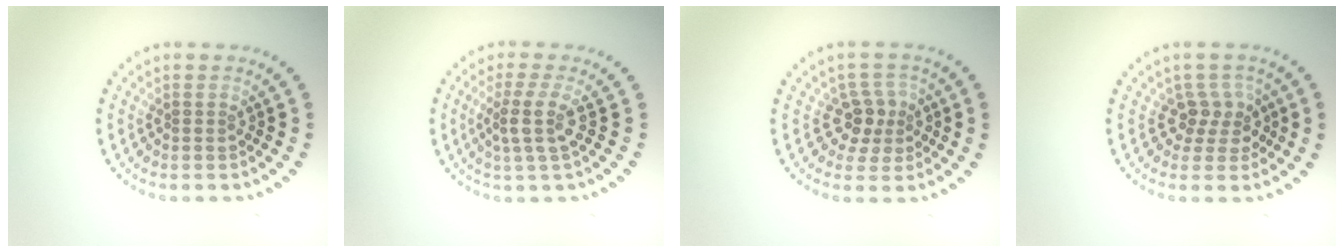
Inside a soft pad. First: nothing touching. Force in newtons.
{"total": 2.8, "press": 2.1, "slide": 1.8}
{"total": 2.6, "press": 2.3, "slide": 1.3}
{"total": 2.6, "press": 2.0, "slide": 1.6}